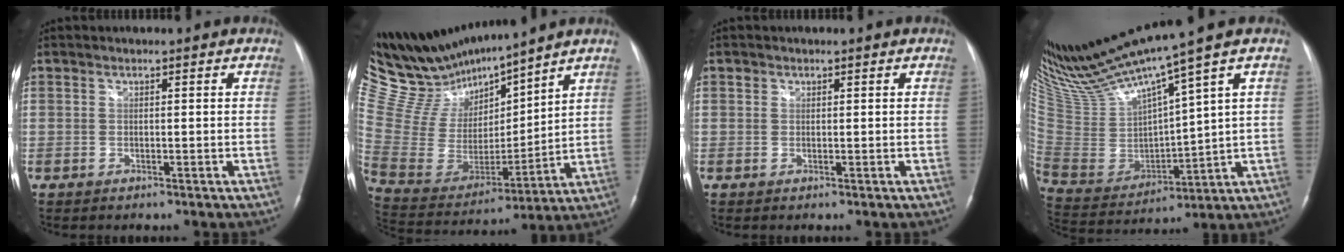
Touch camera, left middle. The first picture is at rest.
{"total": 19.4, "force": [17.7, 3.1, 7.3], "torque": [-0.156, -0.004, 0.338]}
{"total": 0.6, "force": [0.3, 0.5, 0.1], "torque": [0.001, 0.004, 0.003]}
{"total": 16.1, "force": [13.3, -1.1, 9.0], "torque": [-0.174, -0.017, 0.268]}